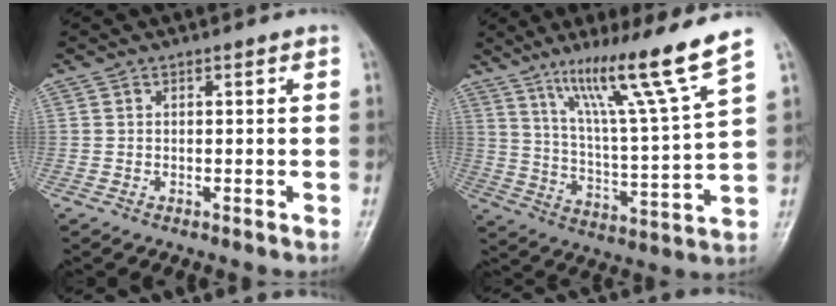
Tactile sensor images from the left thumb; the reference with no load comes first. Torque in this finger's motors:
{"motor_torque": [0.58, 0.16, 1.52, -1.25, 0.14]}